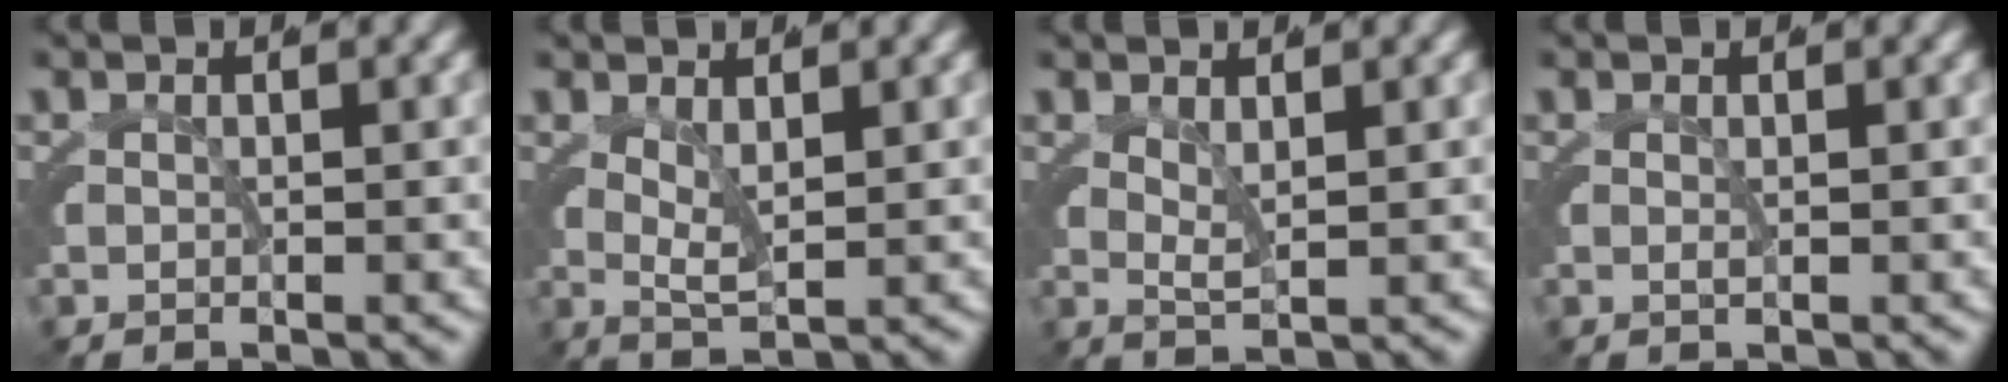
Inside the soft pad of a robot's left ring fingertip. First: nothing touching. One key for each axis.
{"total": 3.5, "fx": 1.5, "fy": 1.7, "fz": 2.7, "tx": -0.053, "ty": -0.009, "tz": 0.028}
{"total": 2.3, "fx": 1.4, "fy": 0.9, "fz": 1.6, "tx": -0.036, "ty": -0.012, "tz": 0.029}
{"total": 0.0}